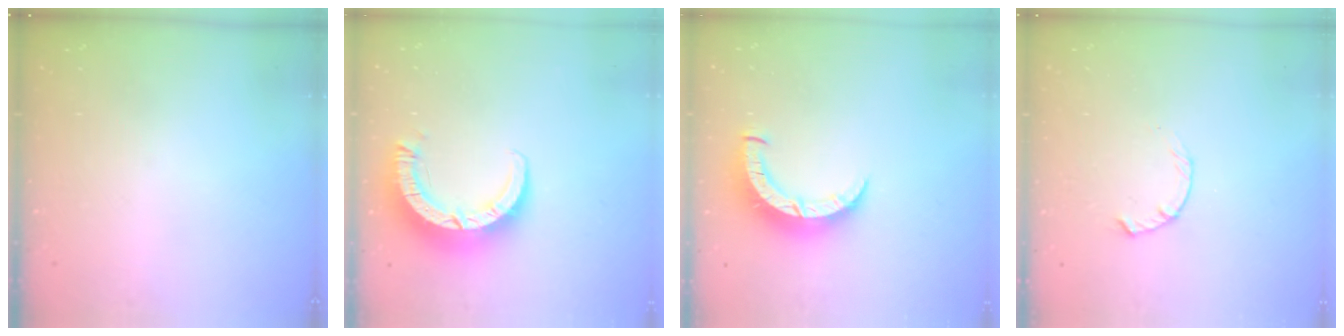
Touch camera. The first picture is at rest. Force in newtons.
{"total": 9.2, "press": 9.2, "slide": 1.2}
{"total": 8.7, "press": 8.7, "slide": 0.9}
{"total": 1.8, "press": 1.8, "slide": 0.3}